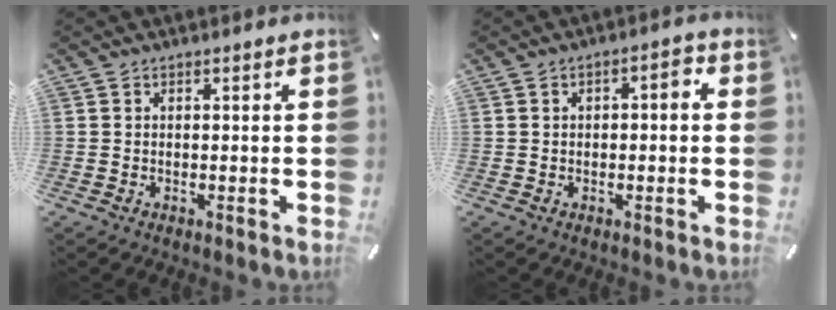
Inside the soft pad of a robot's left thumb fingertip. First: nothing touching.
{"total": 2.8, "force": [-0.2, 1.5, 2.3], "torque": [-0.044, 0.012, -0.008]}